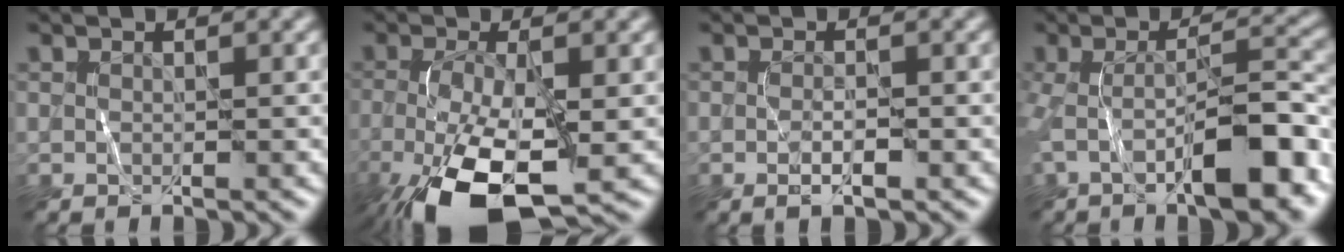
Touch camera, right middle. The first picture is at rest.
{"total": 10.2, "force": [-4.4, 3.9, 8.4], "torque": [-0.182, -0.024, -0.075]}
{"total": 1.4, "force": [-0.5, 0.3, 1.3], "torque": [-0.023, -0.002, -0.011]}
{"total": 8.8, "force": [-3.2, 2.3, 7.9], "torque": [-0.119, 0.008, -0.057]}